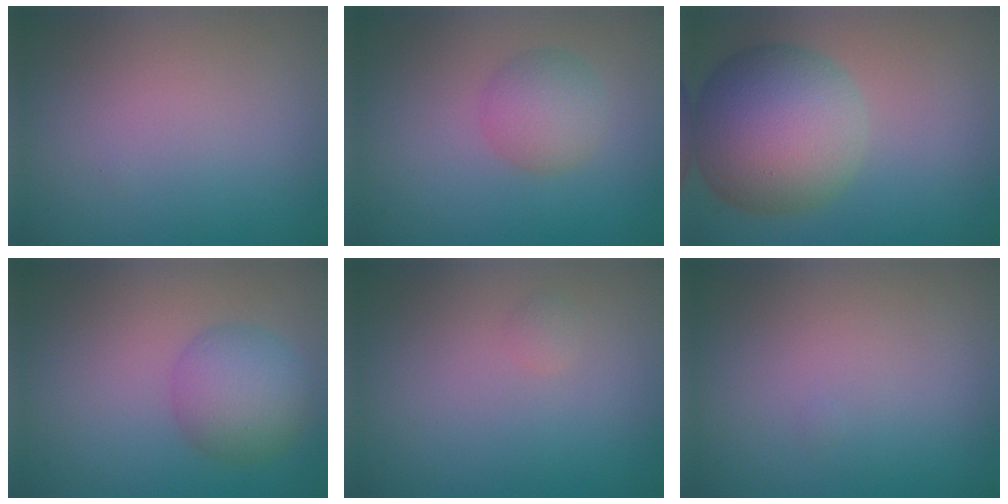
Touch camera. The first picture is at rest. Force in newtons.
{"total": 3.0, "press": 3.0, "slide": 0.2}
{"total": 9.6, "press": 9.6, "slide": 0.5}
{"total": 4.2, "press": 4.2, "slide": 0.1}
{"total": 0.6, "press": 0.6, "slide": 0.0}
{"total": 0.0}